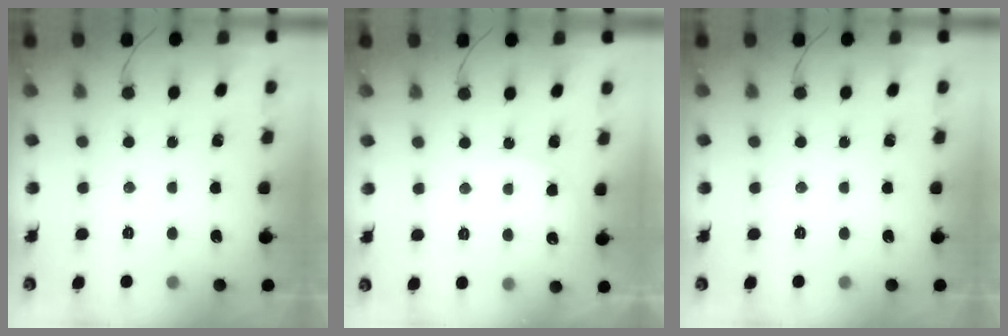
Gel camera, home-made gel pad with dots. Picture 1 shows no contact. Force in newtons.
{"total": 2.8, "press": 2.8, "slide": 0.4}
{"total": 0.0}